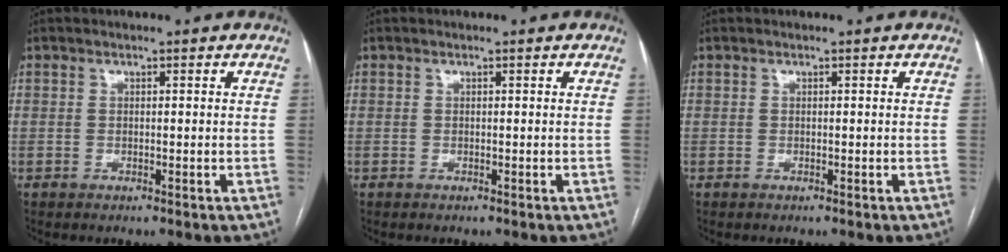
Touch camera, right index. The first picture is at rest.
{"total": 0.0}
{"total": 0.0}